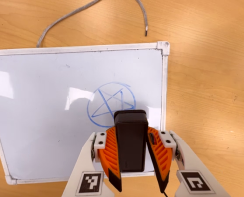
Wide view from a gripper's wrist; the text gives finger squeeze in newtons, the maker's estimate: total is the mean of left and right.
{"total": 7.9, "left": 7.0, "right": 8.8}